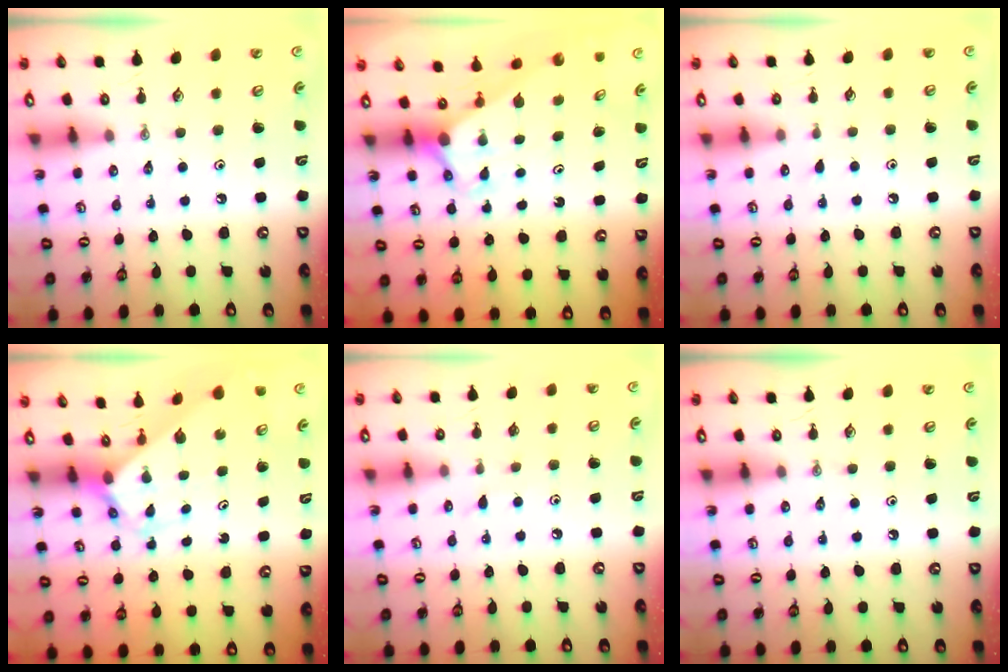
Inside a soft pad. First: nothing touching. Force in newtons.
{"total": 2.6, "press": 2.6, "slide": 0.0}
{"total": 3.8, "press": 3.8, "slide": 0.5}
{"total": 2.7, "press": 2.7, "slide": 0.2}
{"total": 4.5, "press": 4.5, "slide": 0.5}
{"total": 0.0}